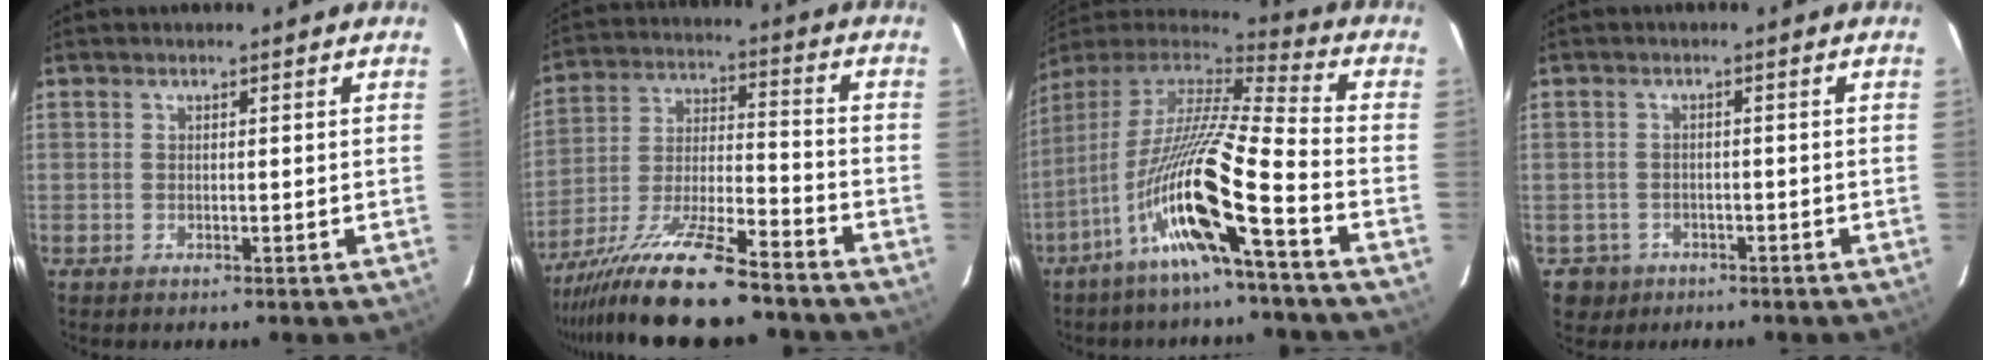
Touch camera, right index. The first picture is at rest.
{"total": 16.8, "force": [-13.6, 1.6, 9.7], "torque": [-0.201, -0.021, -0.245]}
{"total": 18.0, "force": [-8.3, -0.4, 16.0], "torque": [-0.329, -0.025, -0.165]}
{"total": 3.4, "force": [-1.6, 3.0, -0.4], "torque": [0.008, 0.011, -0.025]}